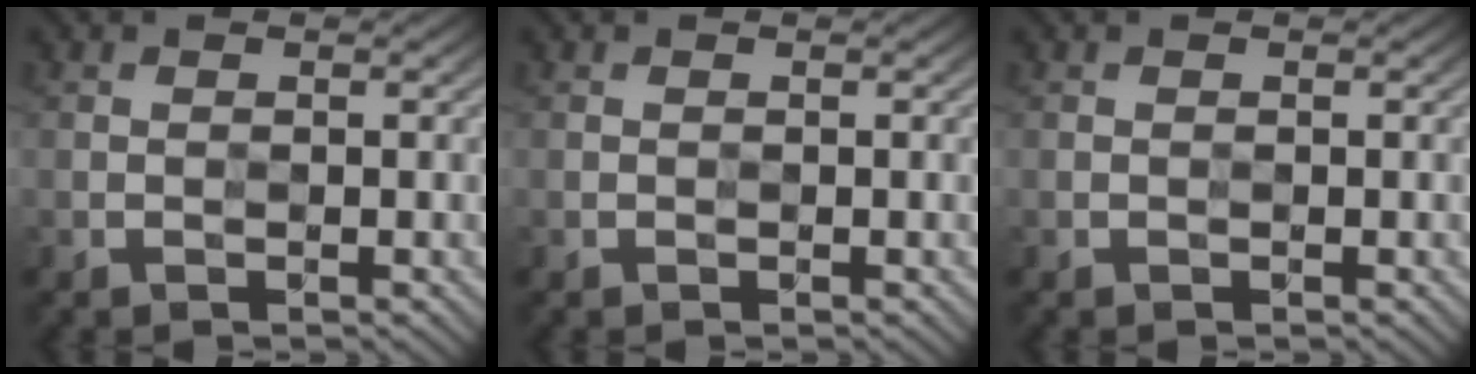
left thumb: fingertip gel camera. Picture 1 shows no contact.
{"total": 0.0}
{"total": 0.0}